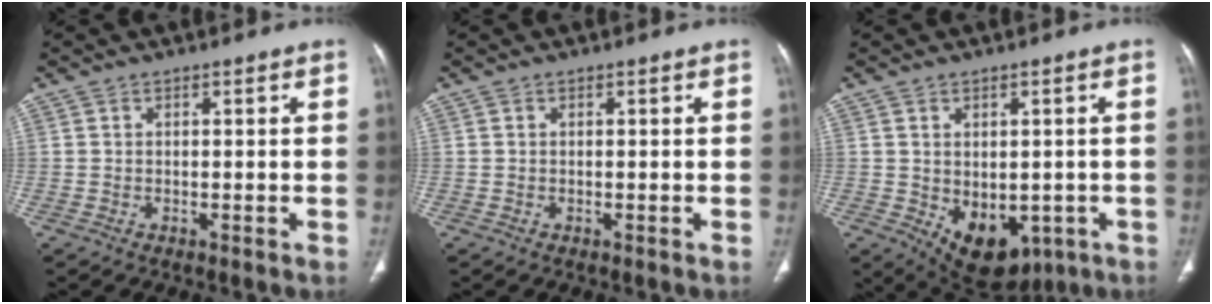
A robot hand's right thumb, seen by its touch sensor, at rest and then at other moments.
{"total": 0.0}
{"total": 11.9, "force": [-3.6, 7.8, 8.2], "torque": [-0.088, -0.003, -0.026]}